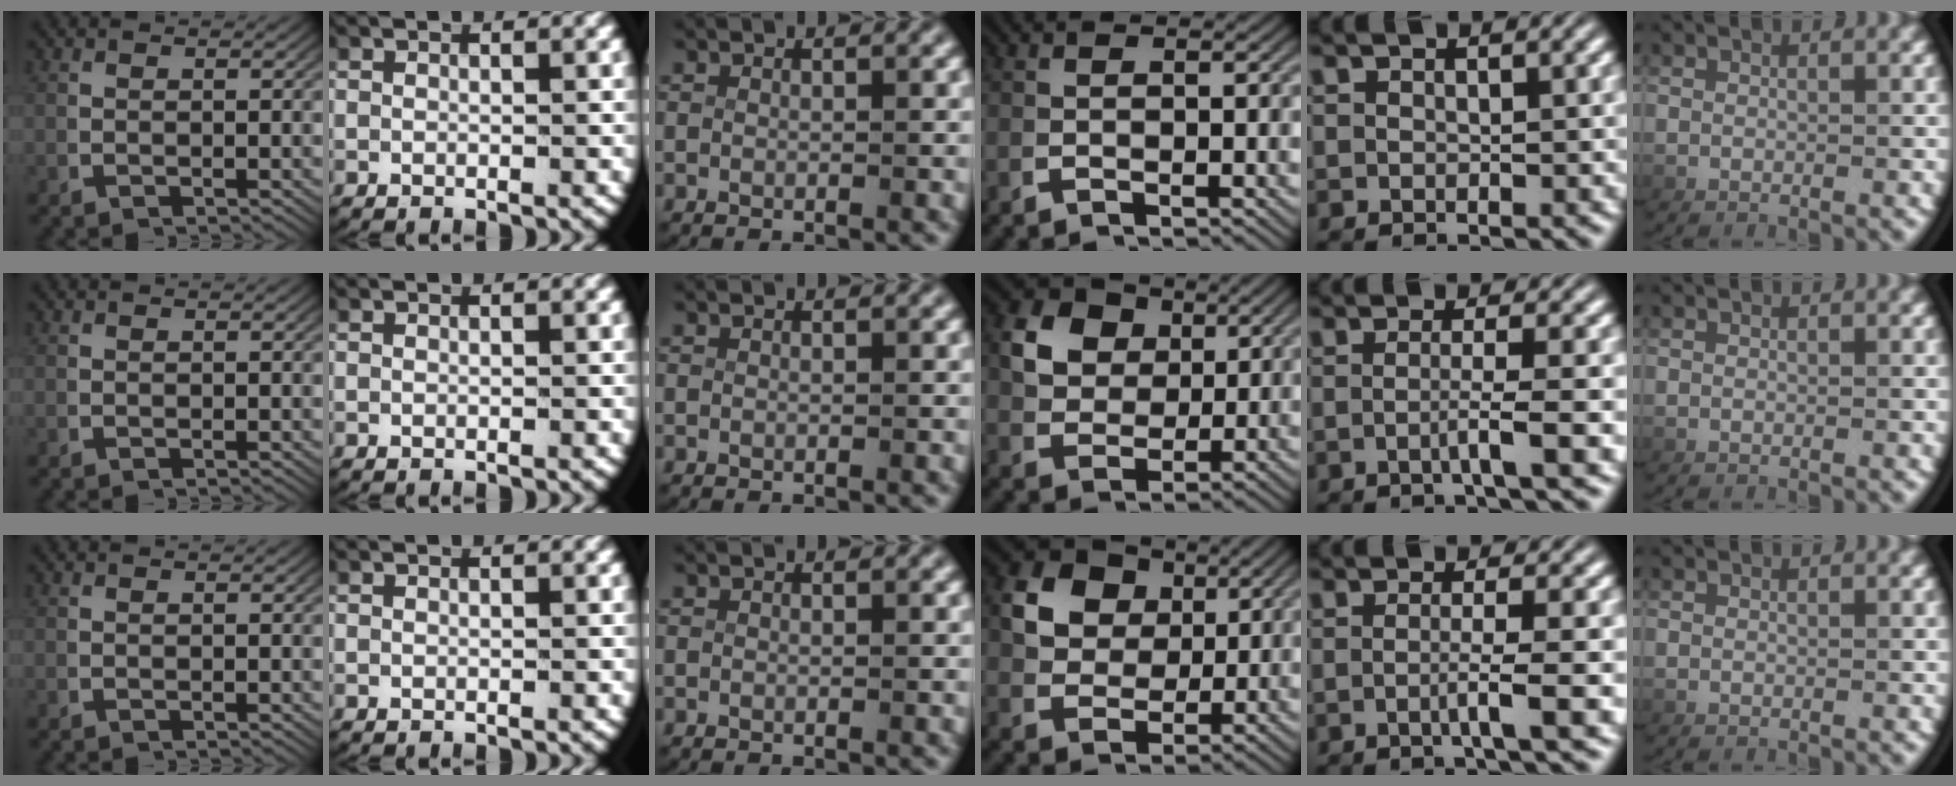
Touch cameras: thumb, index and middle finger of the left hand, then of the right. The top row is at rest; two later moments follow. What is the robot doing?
{"motion": "grasp_and_lifting", "object": "card"}